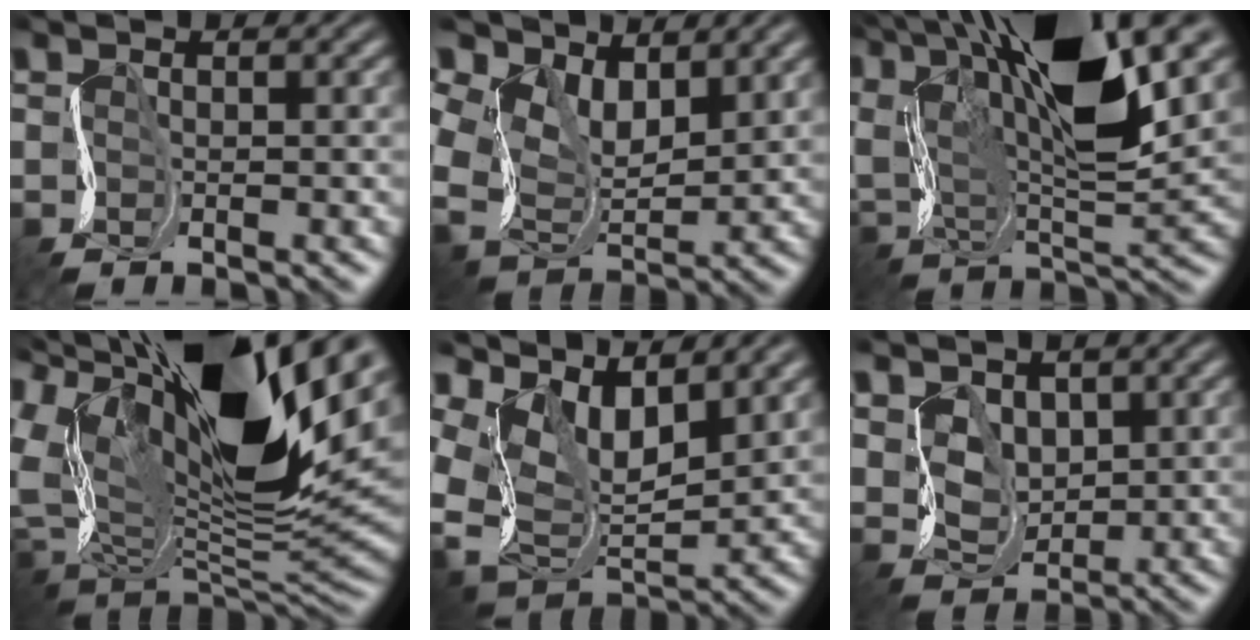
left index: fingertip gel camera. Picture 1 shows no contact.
{"total": 9.0, "force": [3.6, 5.7, 5.9], "torque": [-0.148, -0.004, 0.070]}
{"total": 15.9, "force": [8.5, 5.3, 12.3], "torque": [-0.228, 0.023, 0.146]}
{"total": 18.5, "force": [10.2, 7.9, 13.3], "torque": [-0.254, 0.037, 0.178]}
{"total": 9.6, "force": [4.5, 5.6, 6.4], "torque": [-0.125, -0.010, 0.087]}
{"total": 3.4, "force": [2.2, 2.4, 0.9], "torque": [-0.037, -0.003, 0.046]}